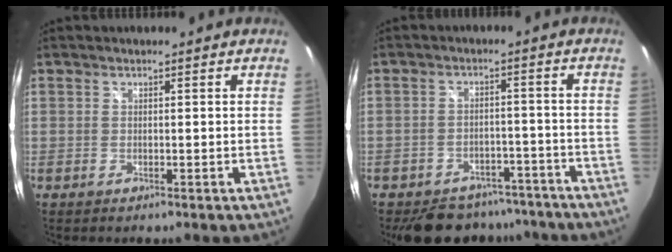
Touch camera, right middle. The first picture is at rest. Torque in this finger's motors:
{"motor_torque": [1.05, -1.10, 0.03, 0.02]}